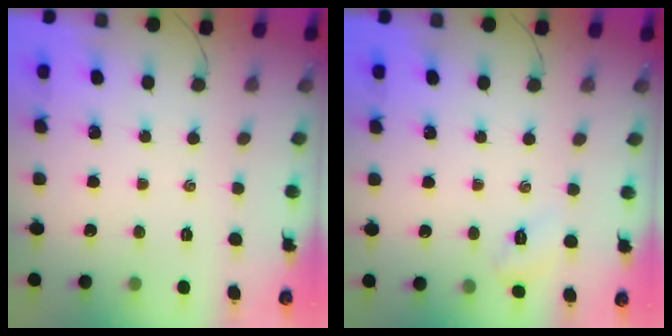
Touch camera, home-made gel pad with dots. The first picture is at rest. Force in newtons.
{"total": 6.0, "press": 5.8, "slide": 1.6}